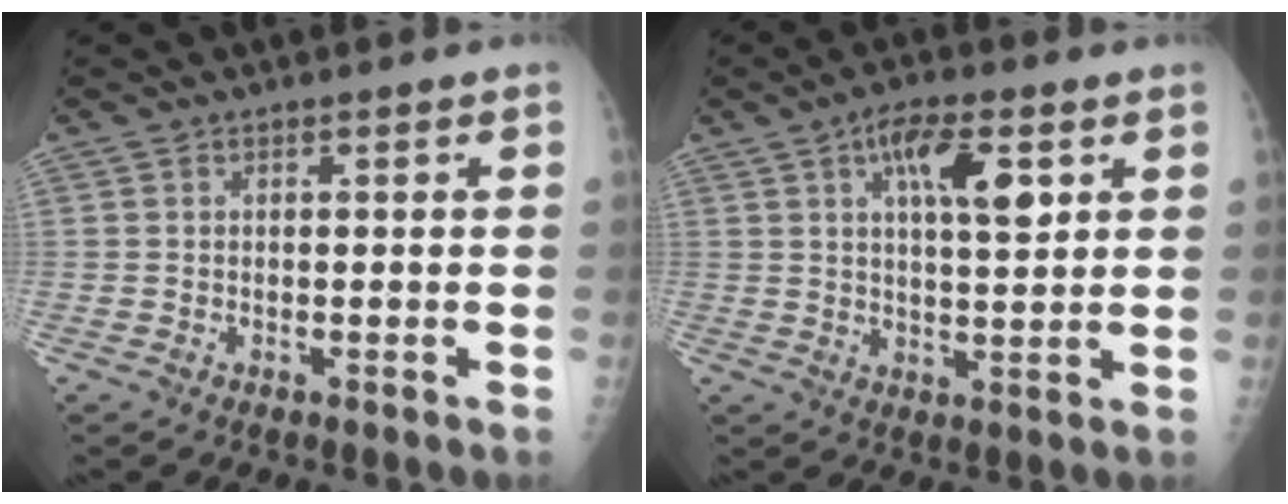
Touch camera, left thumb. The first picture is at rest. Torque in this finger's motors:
{"motor_torque": [0.91, 0.78, 0.72, 0.06, 0.18]}